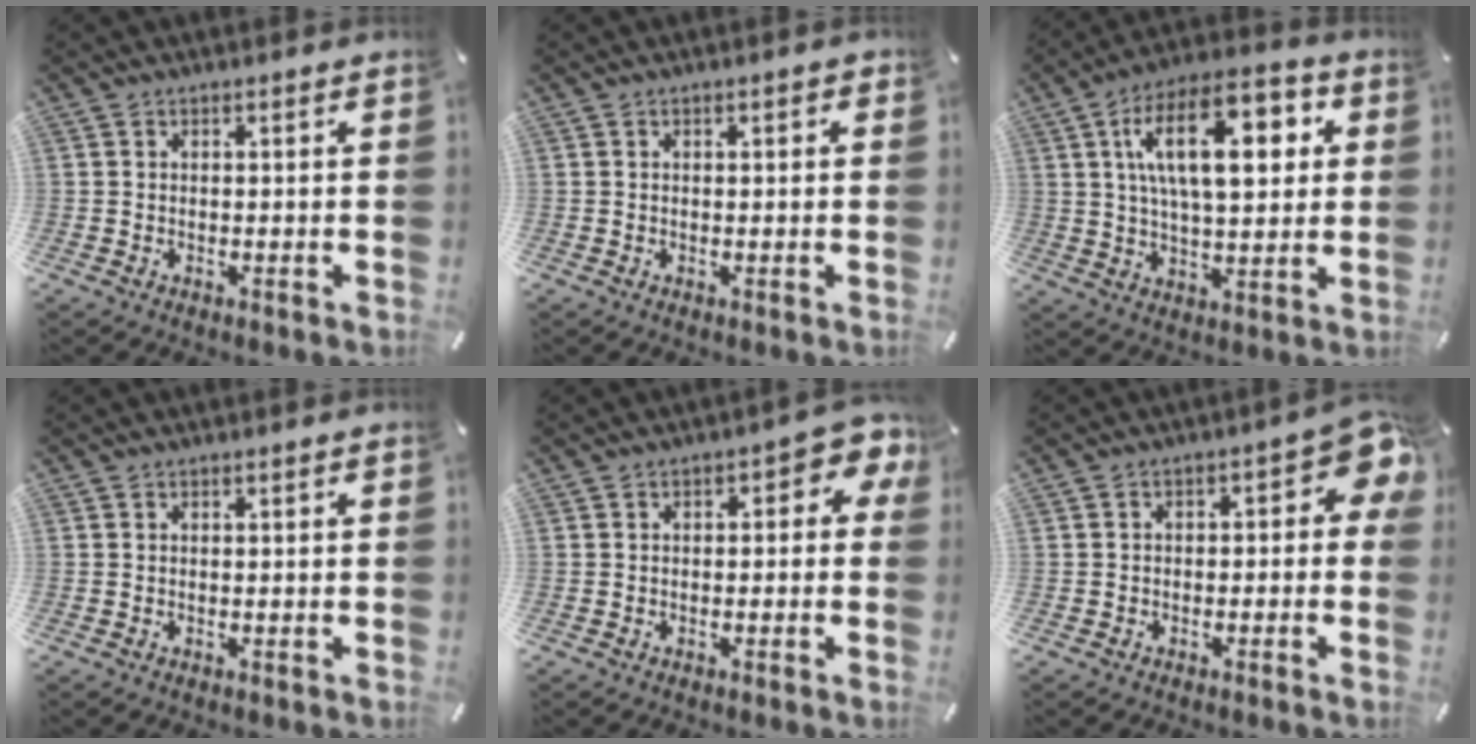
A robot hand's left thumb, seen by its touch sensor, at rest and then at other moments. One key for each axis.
{"total": 0.7, "fx": 0.1, "fy": 0.4, "fz": 0.6, "tx": -0.003, "ty": 0.001, "tz": -0.002}
{"total": 18.5, "fx": 5.8, "fy": 8.8, "fz": 15.2, "tx": -0.256, "ty": 0.002, "tz": 0.088}
{"total": 0.0}
{"total": 4.4, "fx": -0.2, "fy": 2.3, "fz": 3.7, "tx": -0.055, "ty": 0.009, "tz": -0.009}
{"total": 5.9, "fx": -0.1, "fy": 3.3, "fz": 4.8, "tx": -0.065, "ty": 0.002, "tz": -0.006}